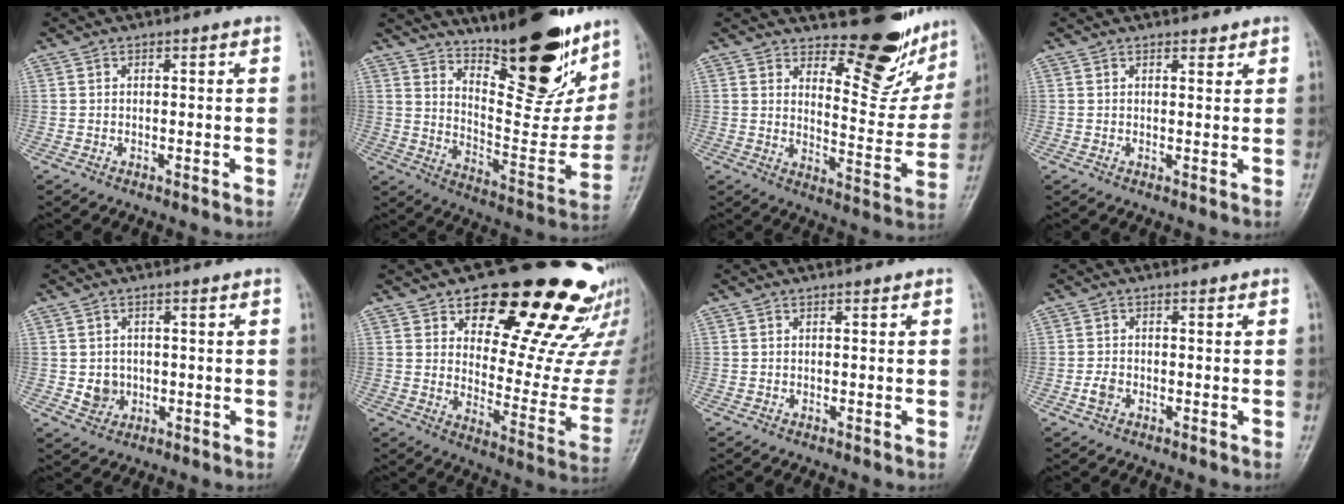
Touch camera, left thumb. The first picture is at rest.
{"total": 26.4, "force": [18.1, 9.0, 17.0], "torque": [-0.200, -0.109, 0.276]}
{"total": 14.0, "force": [11.9, 4.9, 5.7], "torque": [-0.035, -0.115, 0.159]}
{"total": 1.5, "force": [1.3, 0.6, 0.4], "torque": [0.002, -0.011, 0.018]}
{"total": 3.6, "force": [-0.1, 3.3, 1.6], "torque": [-0.010, 0.000, 0.008]}
{"total": 25.6, "force": [19.1, 8.9, 14.5], "torque": [-0.134, -0.119, 0.253]}
{"total": 0.0}
{"total": 2.0, "force": [-0.5, 1.4, 1.3], "torque": [-0.026, 0.004, -0.011]}